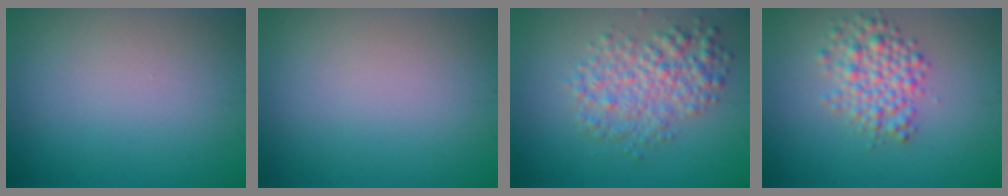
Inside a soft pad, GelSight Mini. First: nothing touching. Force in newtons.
{"total": 0.0}
{"total": 4.5, "press": 4.5, "slide": 0.1}
{"total": 3.9, "press": 3.9, "slide": 0.1}